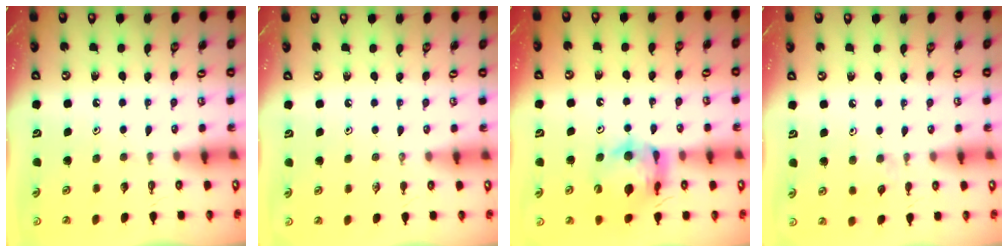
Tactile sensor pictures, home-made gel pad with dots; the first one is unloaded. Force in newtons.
{"total": 0.0}
{"total": 12.9, "press": 12.8, "slide": 1.3}
{"total": 3.5, "press": 3.4, "slide": 0.5}